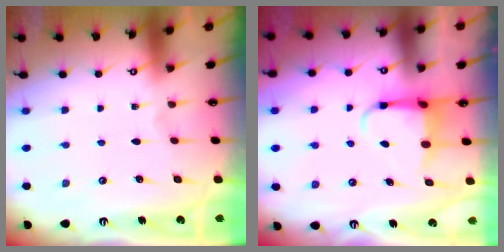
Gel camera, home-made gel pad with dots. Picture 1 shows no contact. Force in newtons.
{"total": 4.0, "press": 3.9, "slide": 0.5}